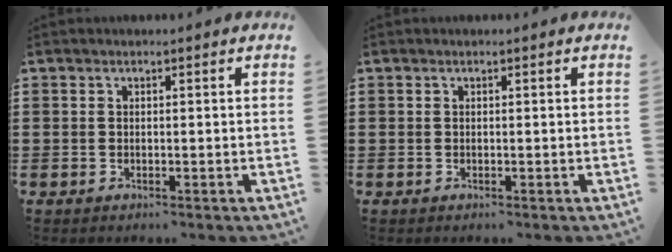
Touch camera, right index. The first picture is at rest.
{"total": 0.0}